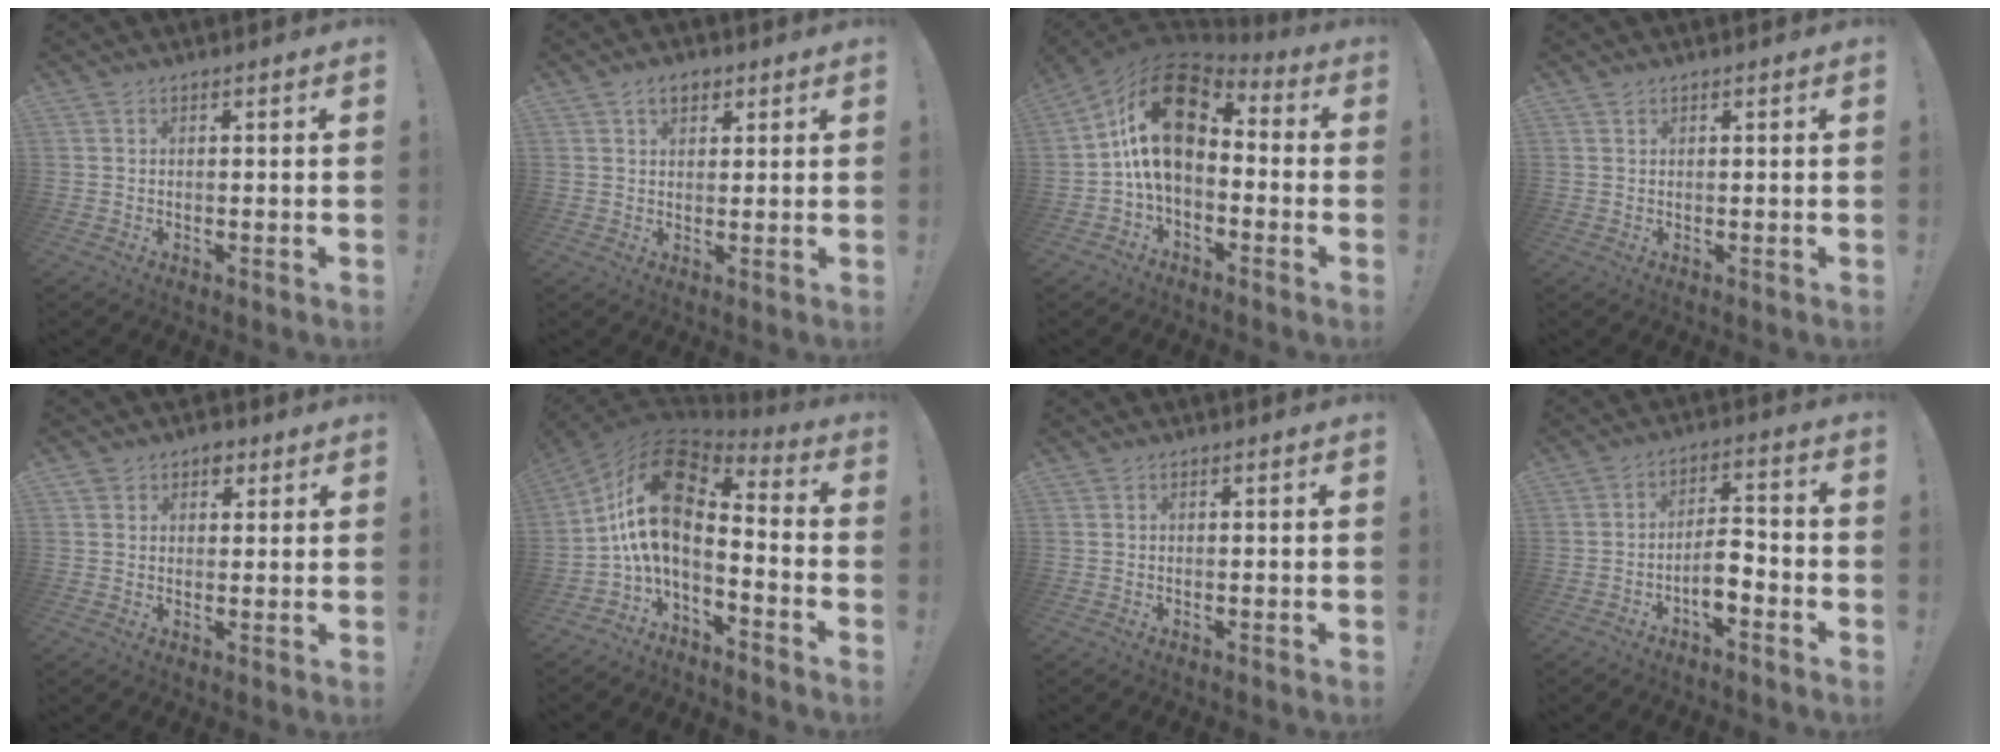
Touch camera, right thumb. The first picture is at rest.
{"total": 4.2, "force": [2.1, 2.7, 2.4], "torque": [-0.034, -0.001, 0.037]}
{"total": 18.4, "force": [3.4, 10.8, 14.5], "torque": [-0.263, -0.001, 0.062]}
{"total": 0.6, "force": [0.5, 0.3, 0.1], "torque": [-0.001, 0.000, 0.009]}
{"total": 4.7, "force": [2.7, 3.6, 1.1], "torque": [-0.009, -0.010, 0.048]}
{"total": 15.8, "force": [2.7, 7.3, 13.7], "torque": [-0.262, -0.021, 0.048]}
{"total": 0.0}
{"total": 7.1, "force": [-3.5, 2.5, 5.7], "torque": [-0.096, 0.010, -0.061]}